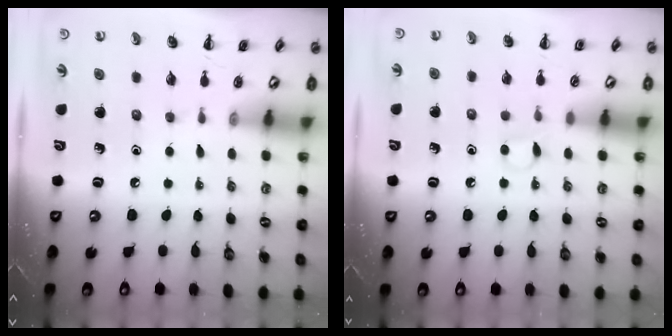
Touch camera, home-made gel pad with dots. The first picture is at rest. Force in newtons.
{"total": 3.2, "press": 3.0, "slide": 1.1}